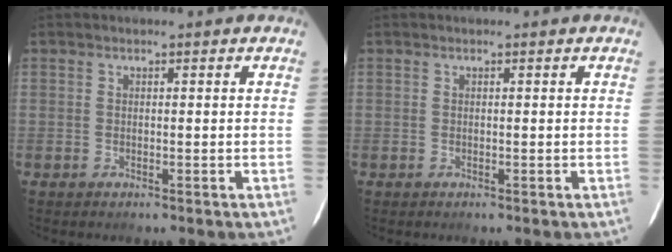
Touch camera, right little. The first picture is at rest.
{"total": 0.0}